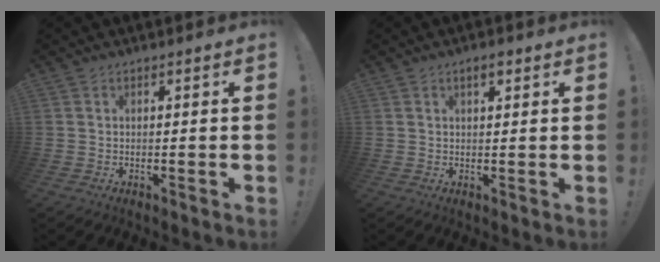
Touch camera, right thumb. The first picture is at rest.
{"total": 2.5, "force": [1.5, 0.9, 1.8], "torque": [-0.022, -0.004, 0.023]}